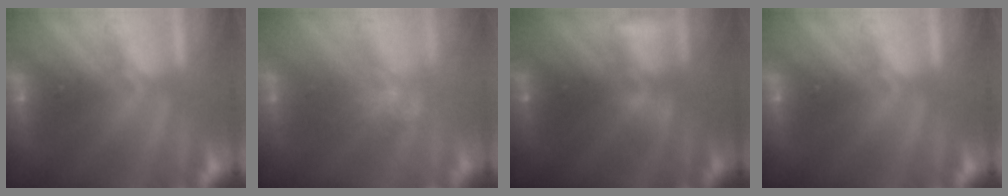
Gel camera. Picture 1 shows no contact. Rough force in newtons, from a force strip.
{"total": 2.7}
{"total": 2.3}
{"total": 0.0}